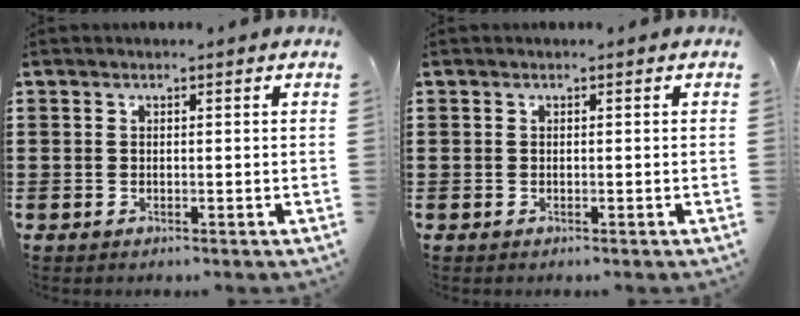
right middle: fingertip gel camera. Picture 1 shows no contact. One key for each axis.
{"total": 0.0}